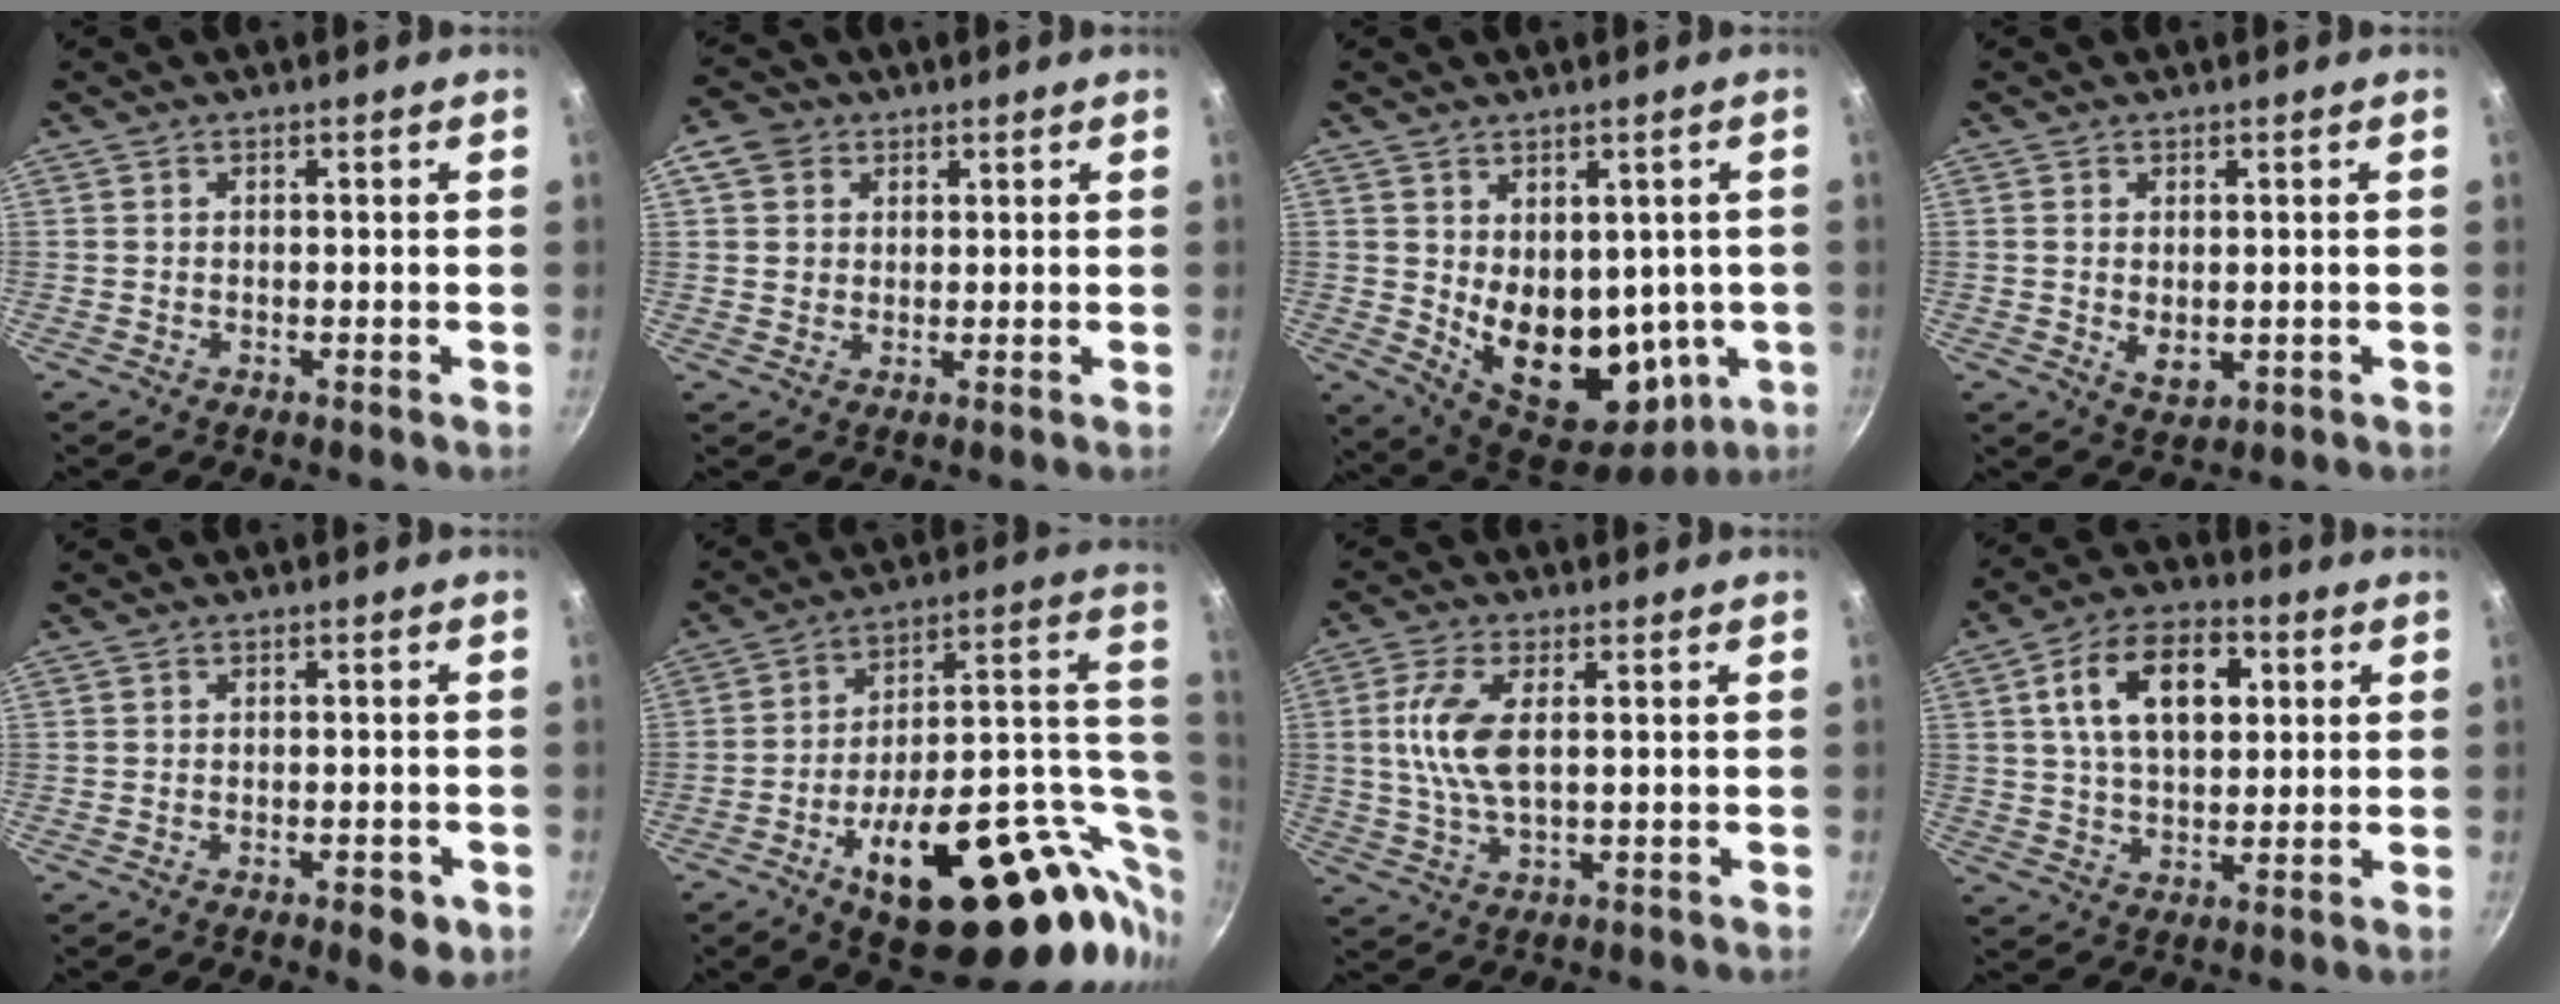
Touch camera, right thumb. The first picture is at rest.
{"total": 5.5, "force": [2.1, 4.7, 2.1], "torque": [-0.009, 0.001, 0.032]}
{"total": 17.2, "force": [0.3, 11.6, 12.7], "torque": [-0.150, -0.035, 0.038]}
{"total": 3.9, "force": [-0.1, 2.5, 3.0], "torque": [-0.049, -0.012, 0.006]}
{"total": 4.0, "force": [-1.7, 1.8, 3.1], "torque": [-0.030, 0.010, -0.017]}
{"total": 31.8, "force": [-4.8, 15.2, 27.5], "torque": [-0.354, 0.021, -0.051]}
{"total": 8.4, "force": [1.1, 3.5, 7.6], "torque": [-0.164, 0.003, 0.020]}
{"total": 14.4, "force": [3.7, 8.9, 10.7], "torque": [-0.155, 0.010, 0.055]}